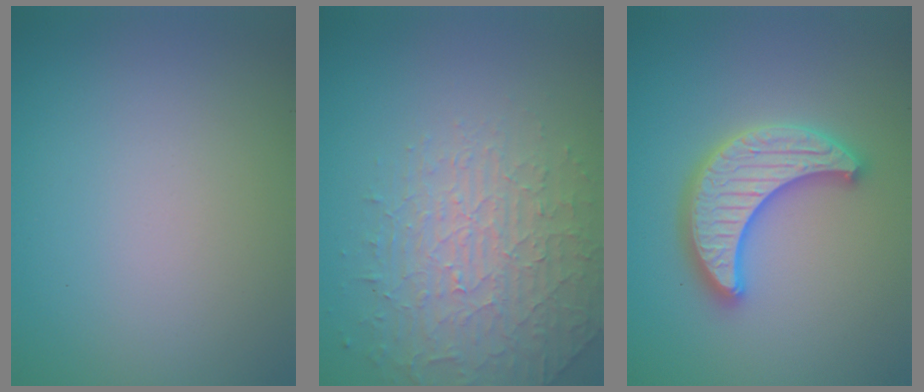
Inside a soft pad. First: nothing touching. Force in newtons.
{"total": 4.0, "press": 3.5, "slide": 2.0}
{"total": 4.8, "press": 4.7, "slide": 1.1}